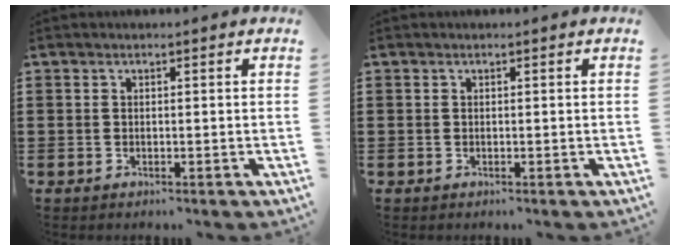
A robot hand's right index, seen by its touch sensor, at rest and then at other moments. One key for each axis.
{"total": 0.0}